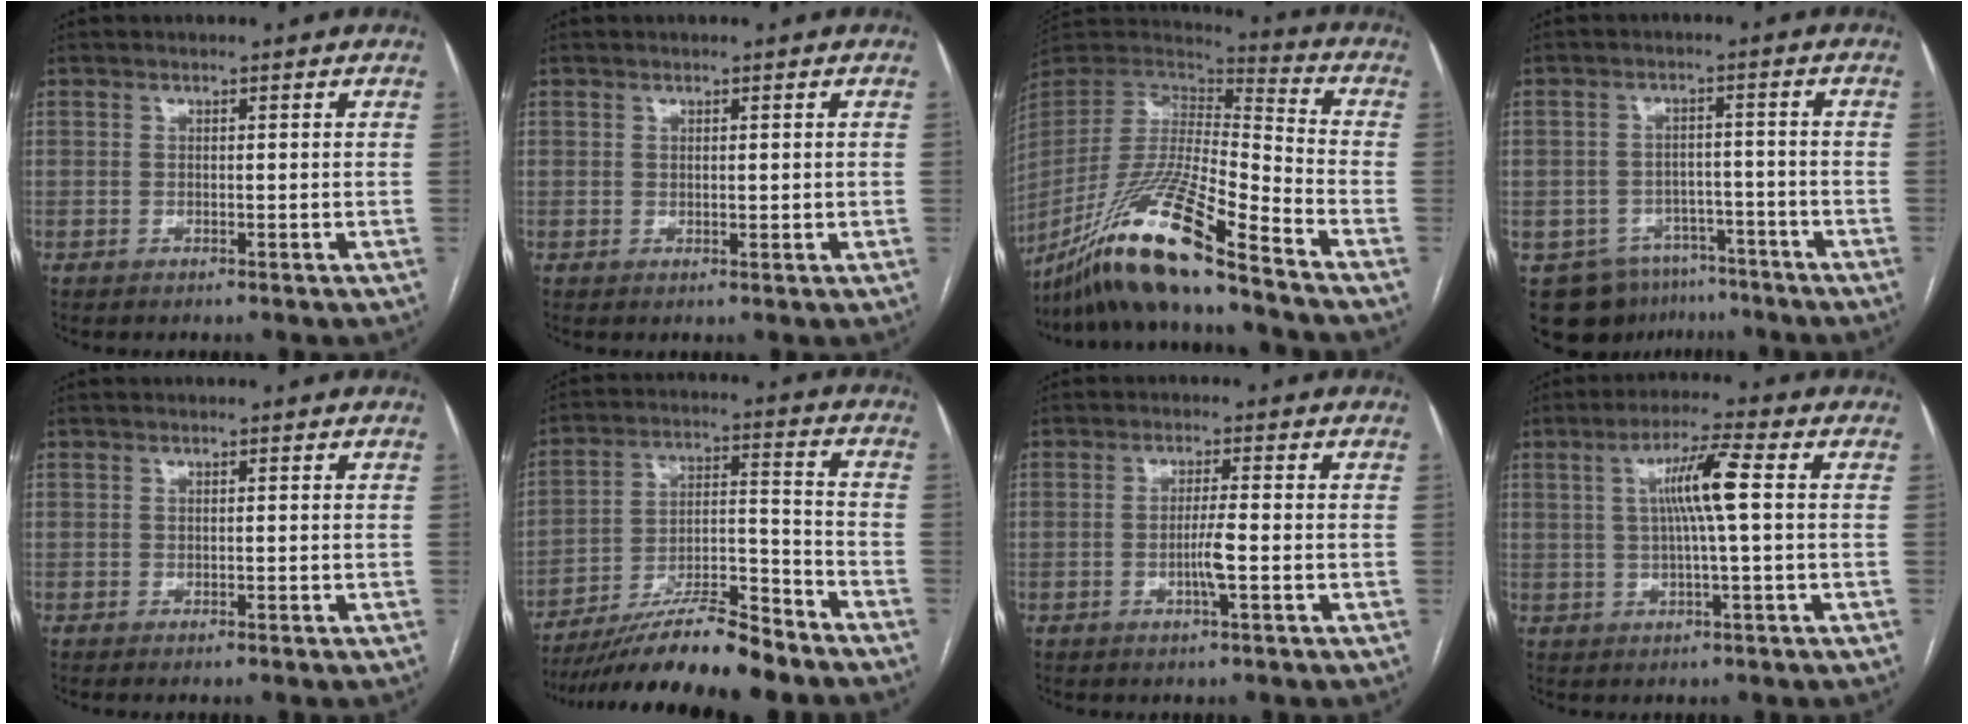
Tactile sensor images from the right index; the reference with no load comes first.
{"total": 0.8, "force": [0.1, 0.4, 0.6], "torque": [-0.009, -0.002, 0.003]}
{"total": 21.0, "force": [-15.8, 0.0, 13.9], "torque": [-0.298, -0.038, -0.296]}
{"total": 10.2, "force": [-7.1, 7.0, 2.4], "torque": [-0.035, 0.019, -0.095]}
{"total": 0.7, "force": [-0.6, -0.2, 0.4], "torque": [-0.007, -0.001, -0.010]}
{"total": 16.4, "force": [-14.0, 1.3, 8.6], "torque": [-0.158, -0.002, -0.245]}
{"total": 3.4, "force": [-1.0, -0.3, 3.2], "torque": [-0.063, -0.004, -0.020]}
{"total": 6.9, "force": [0.9, -0.5, 6.8], "torque": [-0.124, 0.008, 0.016]}